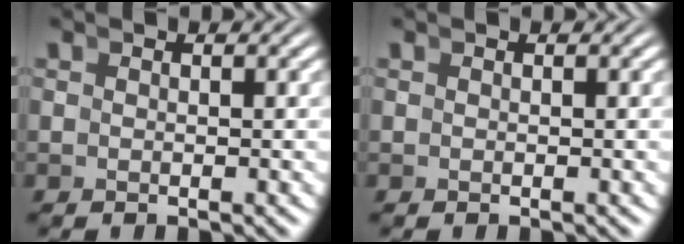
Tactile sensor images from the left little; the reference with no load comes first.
{"total": 0.0}